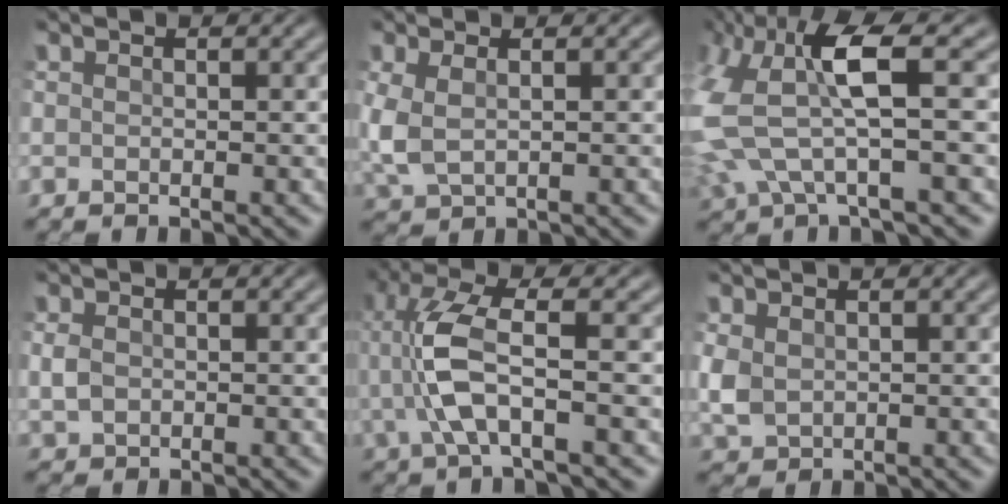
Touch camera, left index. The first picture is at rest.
{"total": 3.9, "force": [-0.5, 2.4, 3.0], "torque": [-0.083, -0.011, -0.001]}
{"total": 7.9, "force": [1.0, 2.4, 7.4], "torque": [-0.185, 0.008, 0.014]}
{"total": 1.5, "force": [-0.2, 1.2, 0.9], "torque": [-0.023, -0.001, -0.006]}
{"total": 5.6, "force": [-0.6, 1.5, 5.4], "torque": [-0.129, 0.007, -0.012]}
{"total": 2.8, "force": [-0.3, 2.2, 1.6], "torque": [-0.045, -0.004, -0.002]}